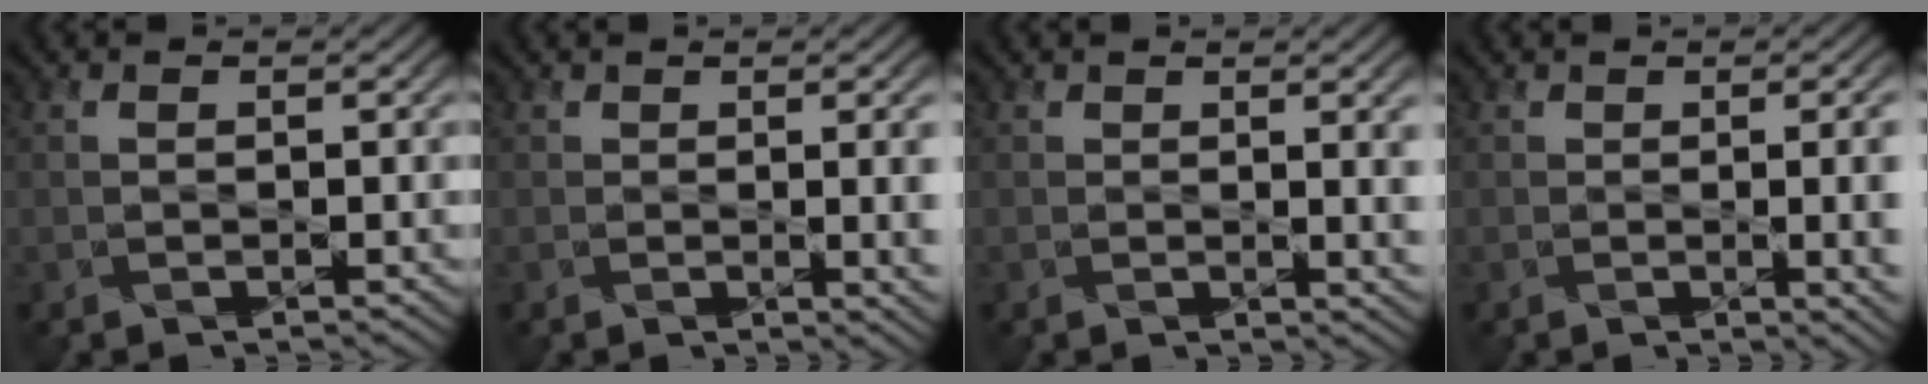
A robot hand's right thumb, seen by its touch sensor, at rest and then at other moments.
{"total": 6.0, "force": [-0.4, 2.6, 5.3], "torque": [-0.041, -0.002, 0.004]}
{"total": 4.4, "force": [0.2, 1.8, 4.1], "torque": [-0.035, -0.001, 0.010]}
{"total": 8.3, "force": [-0.7, 3.9, 7.3], "torque": [-0.060, -0.004, 0.004]}